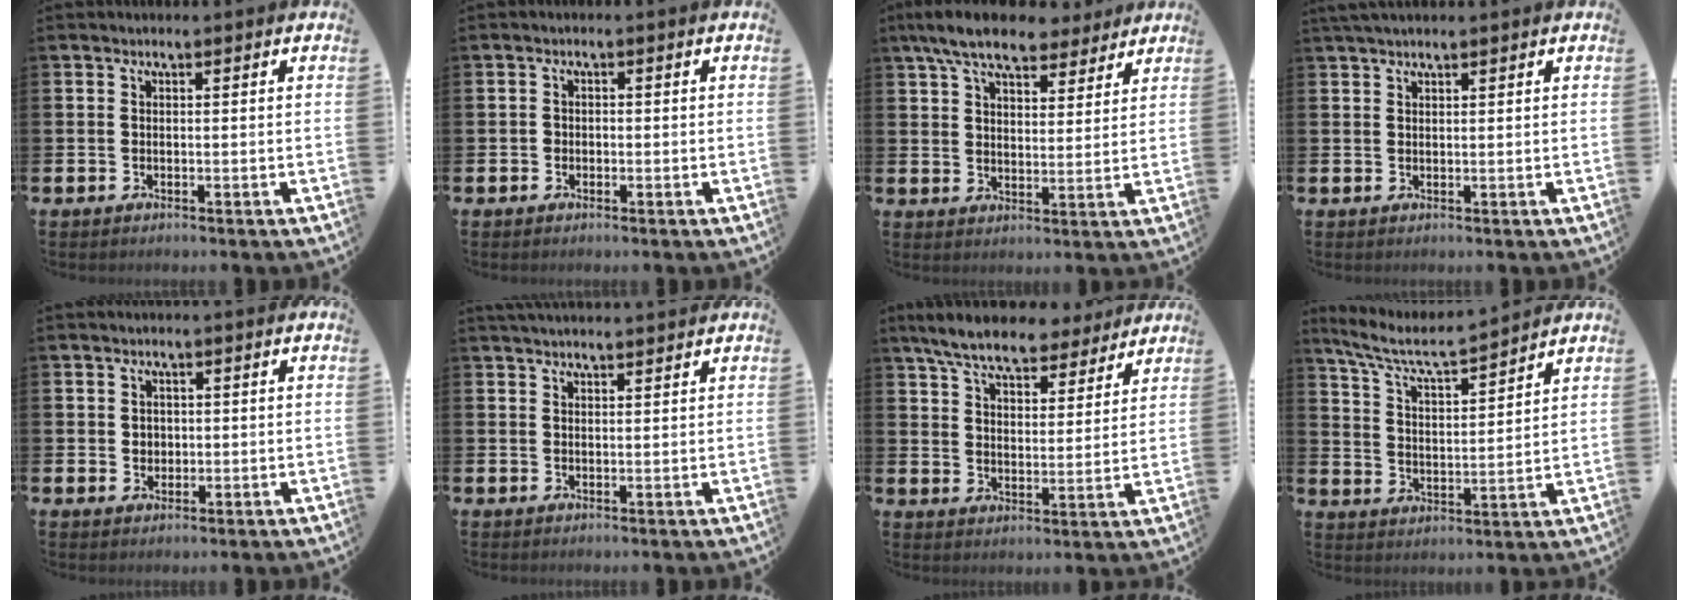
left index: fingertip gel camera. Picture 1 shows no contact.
{"total": 1.0, "force": [-0.5, 0.9, 0.3], "torque": [-0.005, 0.004, -0.012]}
{"total": 8.9, "force": [7.8, 2.8, 3.4], "torque": [-0.071, -0.030, 0.137]}
{"total": 1.7, "force": [1.5, 0.4, 0.8], "torque": [-0.016, 0.004, 0.027]}
{"total": 1.7, "force": [0.6, 1.5, 0.5], "torque": [0.005, 0.002, 0.006]}
{"total": 2.3, "force": [2.2, 0.2, 0.5], "torque": [-0.006, -0.007, 0.038]}
{"total": 8.2, "force": [7.4, 2.1, 2.8], "torque": [-0.076, -0.035, 0.131]}
{"total": 6.8, "force": [6.3, 0.8, 2.5], "torque": [-0.081, -0.037, 0.108]}